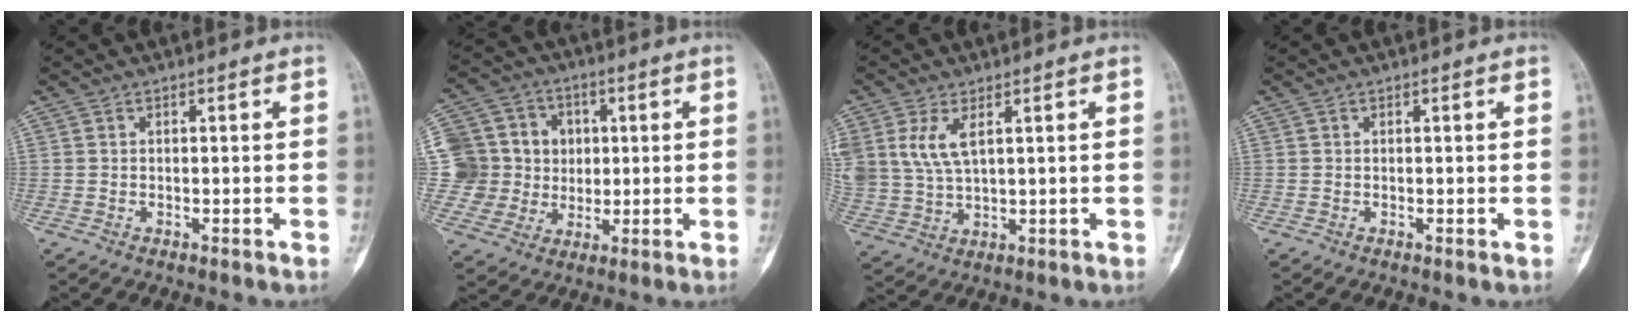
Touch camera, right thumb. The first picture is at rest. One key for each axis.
{"total": 14.8, "fx": 1.9, "fy": 14.0, "fz": 4.5, "tx": -0.052, "ty": 0.032, "tz": 0.045}
{"total": 7.5, "fx": 2.9, "fy": 3.8, "fz": 5.8, "tx": -0.128, "ty": -0.004, "tz": 0.070}
{"total": 0.0}